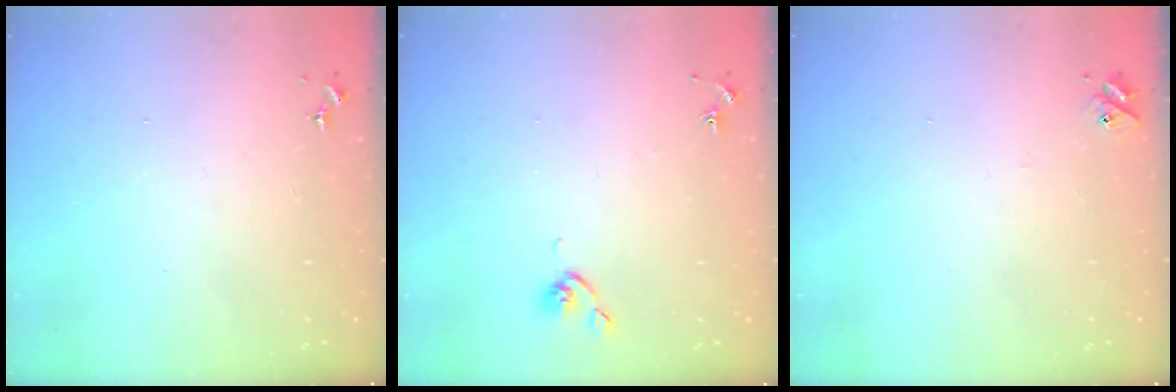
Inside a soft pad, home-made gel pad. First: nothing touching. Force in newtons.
{"total": 5.0, "press": 4.9, "slide": 0.7}
{"total": 4.5, "press": 4.5, "slide": 0.6}